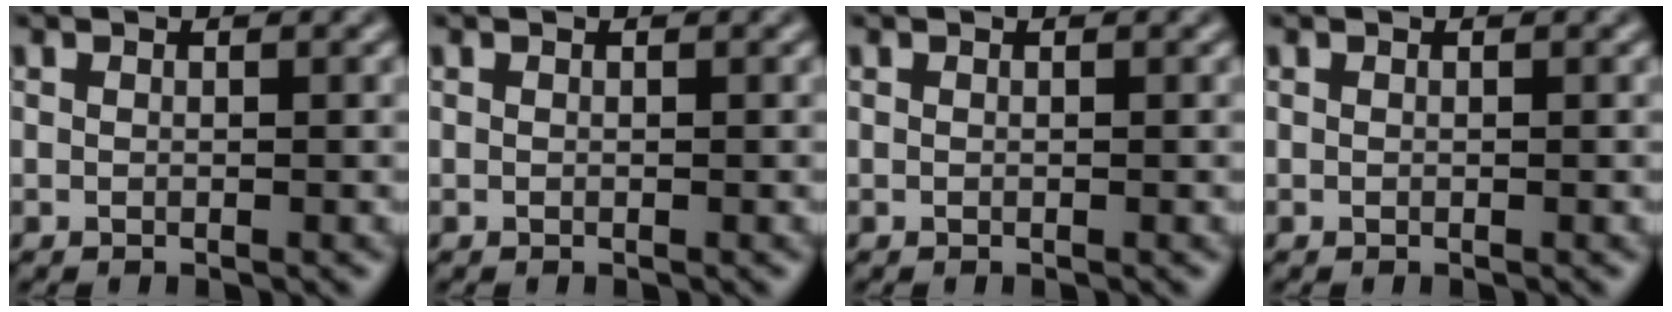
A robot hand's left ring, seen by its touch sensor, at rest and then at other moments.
{"total": 0.0}
{"total": 0.0}
{"total": 0.0}